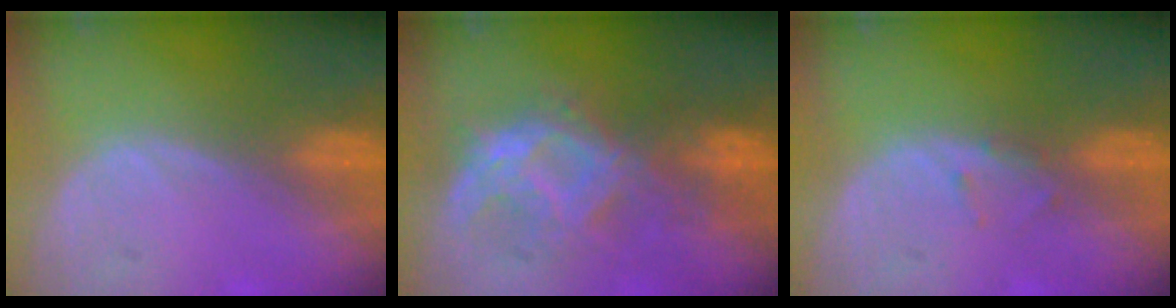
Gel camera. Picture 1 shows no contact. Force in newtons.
{"total": 8.6, "press": 8.4, "slide": 1.9}
{"total": 1.1, "press": 1.0, "slide": 0.2}